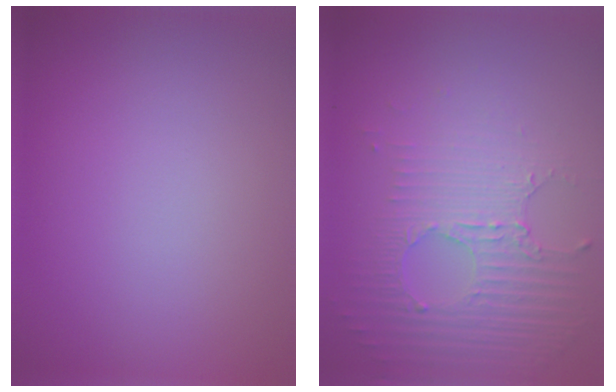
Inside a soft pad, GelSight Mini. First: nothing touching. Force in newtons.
{"total": 5.2, "press": 3.3, "slide": 4.1}